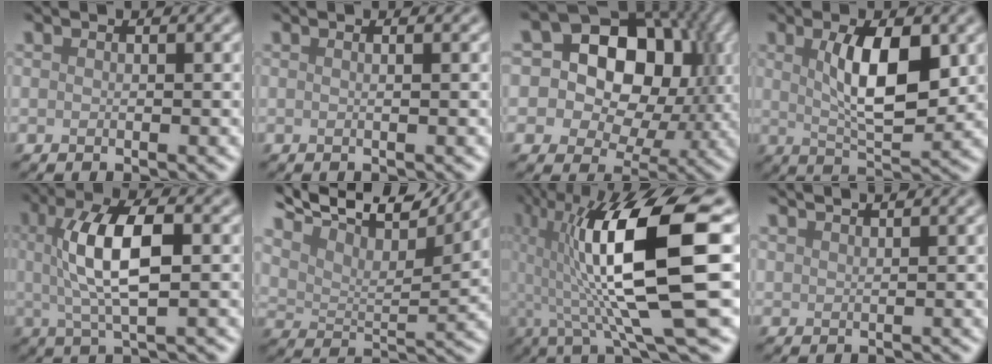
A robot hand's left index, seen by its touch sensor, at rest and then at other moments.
{"total": 1.1, "force": [0.2, 0.4, 1.0], "torque": [-0.008, 0.002, -0.007]}
{"total": 14.3, "force": [3.0, 10.8, 8.9], "torque": [-0.127, 0.038, 0.028]}
{"total": 6.2, "force": [1.5, 2.1, 5.7], "torque": [-0.097, -0.002, 0.027]}
{"total": 6.4, "force": [0.8, 2.1, 6.0], "torque": [-0.116, 0.007, 0.012]}
{"total": 10.1, "force": [8.7, 2.6, 4.5], "torque": [-0.097, 0.013, 0.130]}
{"total": 13.5, "force": [1.0, 2.7, 13.2], "torque": [-0.215, 0.010, 0.019]}
{"total": 2.1, "force": [2.0, 0.3, 0.3], "torque": [-0.002, 0.004, 0.029]}